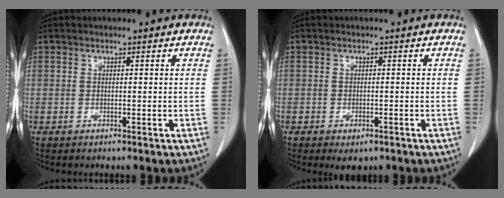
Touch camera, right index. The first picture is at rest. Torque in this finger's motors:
{"motor_torque": [0.09, -0.09, 0.09, 0.03]}